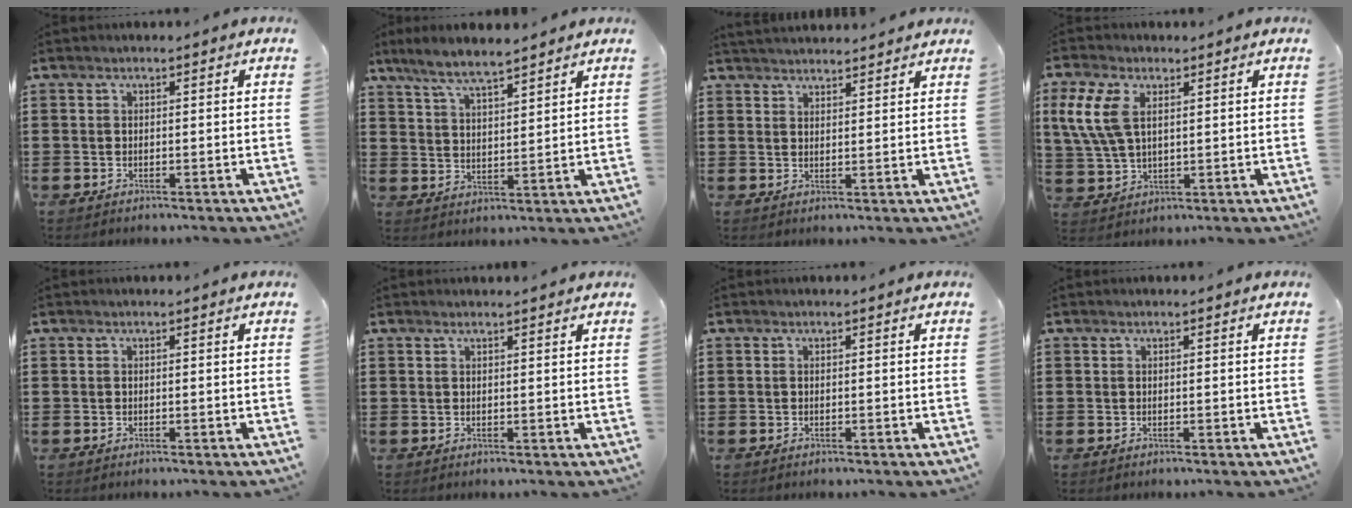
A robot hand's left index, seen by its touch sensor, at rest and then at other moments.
{"total": 5.6, "force": [4.9, 0.7, 2.6], "torque": [-0.068, -0.012, 0.086]}
{"total": 2.4, "force": [2.4, 0.0, -0.1], "torque": [-0.006, -0.005, 0.046]}
{"total": 7.8, "force": [2.8, 4.2, 5.9], "torque": [-0.154, 0.003, 0.044]}
{"total": 0.0}
{"total": 0.9, "force": [0.8, 0.0, 0.4], "torque": [-0.010, -0.002, 0.016]}
{"total": 0.0}
{"total": 0.0}